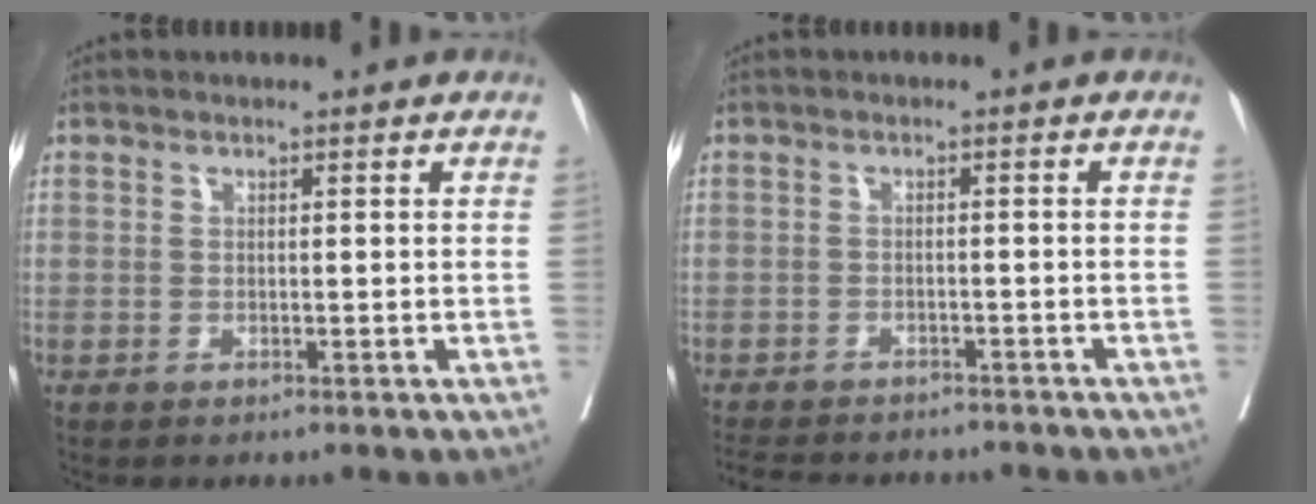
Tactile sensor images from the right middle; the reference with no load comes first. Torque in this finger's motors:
{"motor_torque": [0.95, -1.19, 0.12, 0.06]}